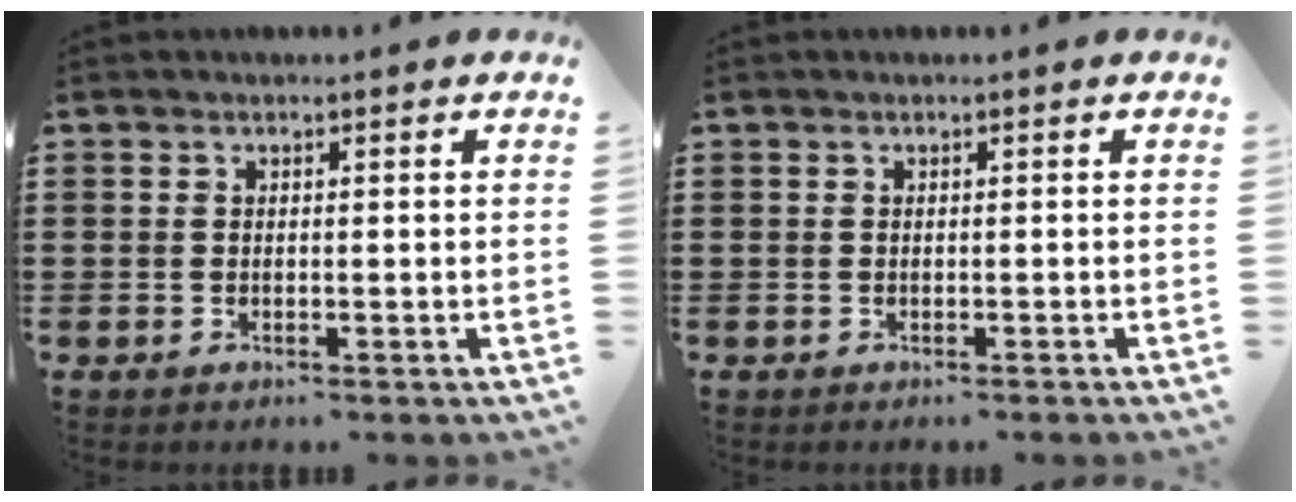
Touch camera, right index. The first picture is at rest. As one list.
[{"total": 0.0}]